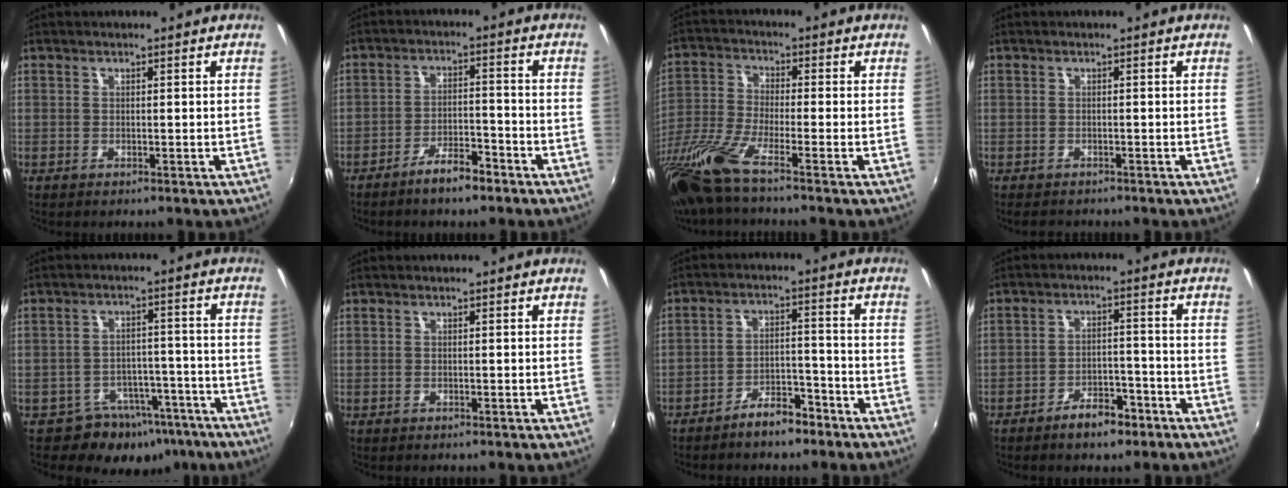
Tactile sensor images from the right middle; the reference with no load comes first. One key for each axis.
{"total": 6.0, "fx": -4.6, "fy": 1.6, "fz": 3.4, "tx": -0.075, "ty": 0.004, "tz": -0.073}
{"total": 11.6, "fx": -8.5, "fy": 0.8, "fz": 7.9, "tx": -0.175, "ty": -0.037, "tz": -0.168}
{"total": 2.5, "fx": -2.2, "fy": 1.1, "fz": 0.6, "tx": -0.017, "ty": -0.010, "tz": -0.036}
{"total": 11.0, "fx": -7.9, "fy": 7.2, "fz": 3.0, "tx": -0.048, "ty": 0.021, "tz": -0.090}
{"total": 0.0}
{"total": 6.2, "fx": -5.0, "fy": 2.3, "fz": 2.8, "tx": -0.059, "ty": 0.015, "tz": -0.073}
{"total": 6.2, "fx": -4.5, "fy": 2.7, "fz": 3.3, "tx": -0.066, "ty": 0.008, "tz": -0.063}